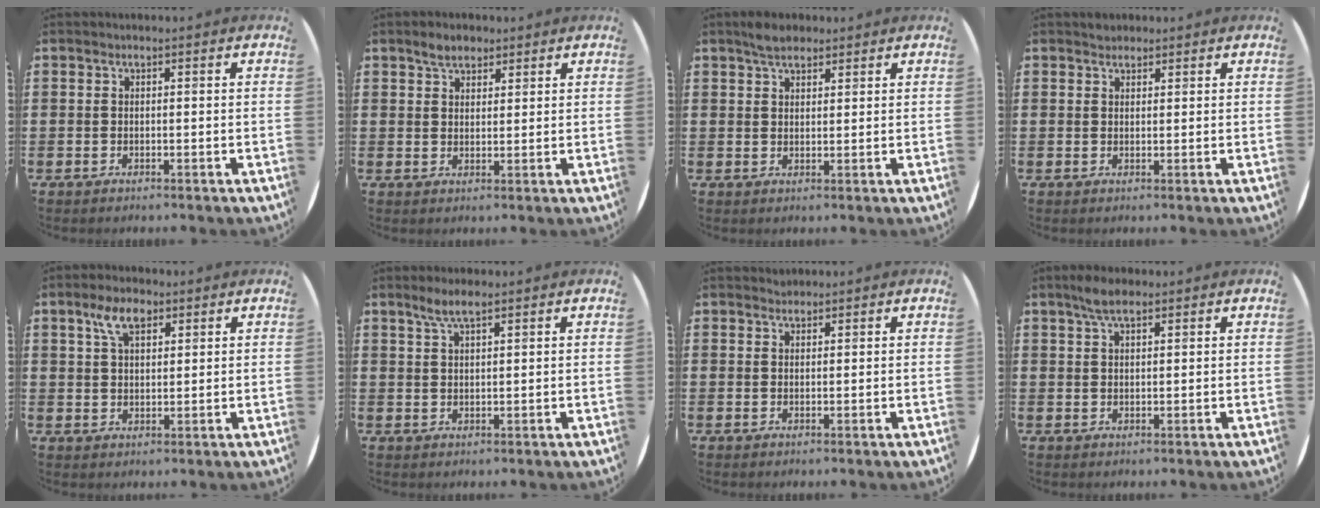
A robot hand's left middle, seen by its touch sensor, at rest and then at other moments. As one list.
[{"total": 3.0, "force": [2.4, 1.5, 0.8], "torque": [-0.004, 0.000, 0.043]}, {"total": 2.9, "force": [2.6, 1.1, 0.7], "torque": [-0.010, 0.002, 0.048]}, {"total": 1.4, "force": [1.3, 0.5, -0.1], "torque": [0.009, 0.000, 0.024]}, {"total": 5.3, "force": [3.2, 2.6, 3.3], "torque": [-0.066, 0.009, 0.055]}, {"total": 3.3, "force": [2.4, 0.7, 2.1], "torque": [-0.044, 0.007, 0.043]}, {"total": 1.0, "force": [1.0, 0.2, -0.2], "torque": [0.003, 0.003, 0.020]}, {"total": 3.3, "force": [2.4, 1.1, 2.0], "torque": [-0.034, 0.004, 0.040]}]